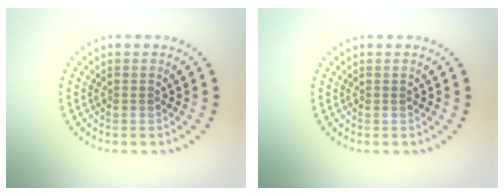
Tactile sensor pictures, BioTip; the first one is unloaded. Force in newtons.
{"total": 0.0}